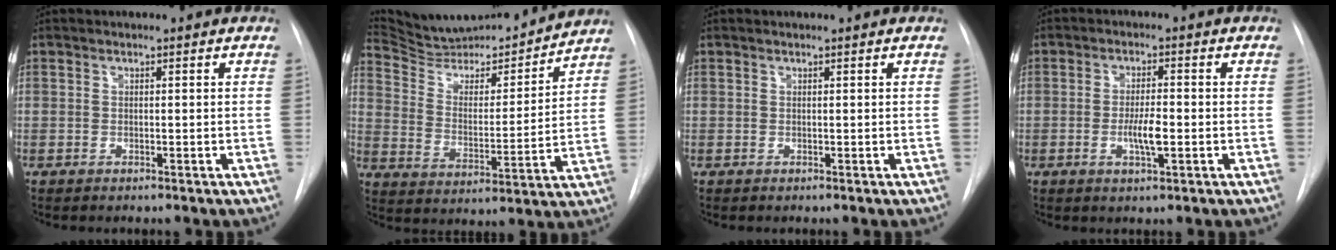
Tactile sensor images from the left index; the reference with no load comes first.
{"total": 19.5, "force": [18.6, 2.7, 5.2], "torque": [-0.083, -0.010, 0.288]}
{"total": 1.0, "force": [1.0, -0.1, 0.3], "torque": [-0.007, 0.011, 0.016]}
{"total": 4.1, "force": [-1.0, 0.7, 3.9], "torque": [-0.073, -0.003, -0.015]}